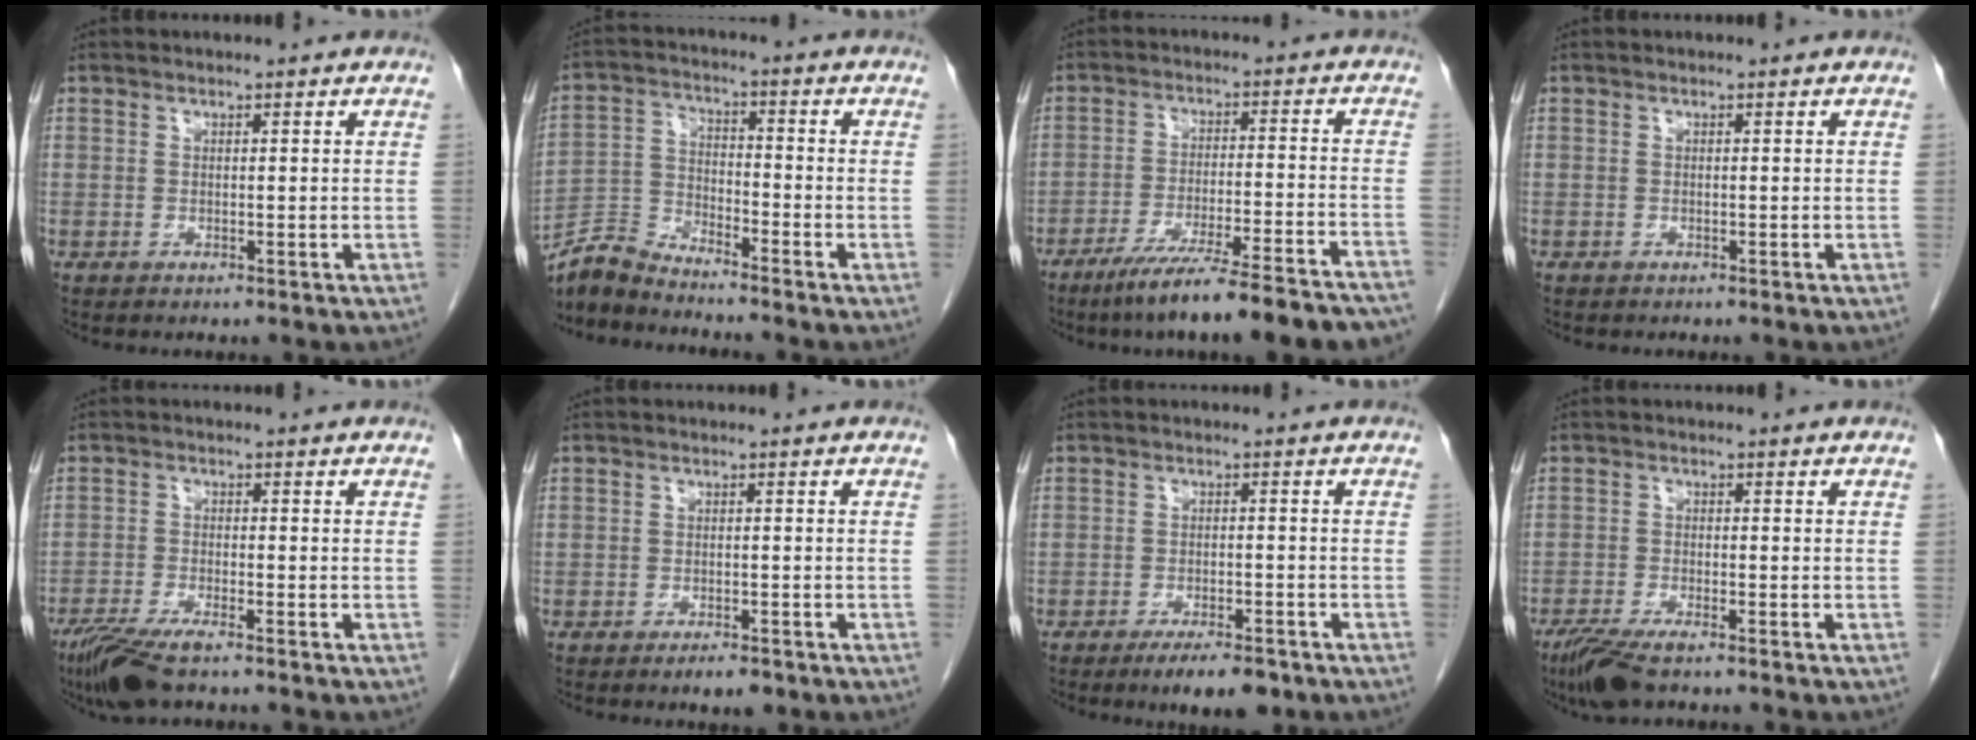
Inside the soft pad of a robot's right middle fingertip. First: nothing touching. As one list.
[{"total": 6.6, "force": [-6.5, 0.2, 0.6], "torque": [-0.015, 0.000, -0.129]}, {"total": 18.0, "force": [-15.1, 0.4, 9.9], "torque": [-0.113, -0.020, -0.224]}, {"total": 0.0}, {"total": 6.7, "force": [-4.9, 0.9, 4.5], "torque": [-0.086, -0.018, -0.088]}, {"total": 2.3, "force": [-1.7, 0.8, 1.4], "torque": [-0.022, -0.002, -0.019]}, {"total": 5.6, "force": [-4.0, 1.6, 3.5], "torque": [-0.051, -0.003, -0.056]}, {"total": 5.6, "force": [-4.1, 0.9, 3.6], "torque": [-0.072, -0.014, -0.073]}]